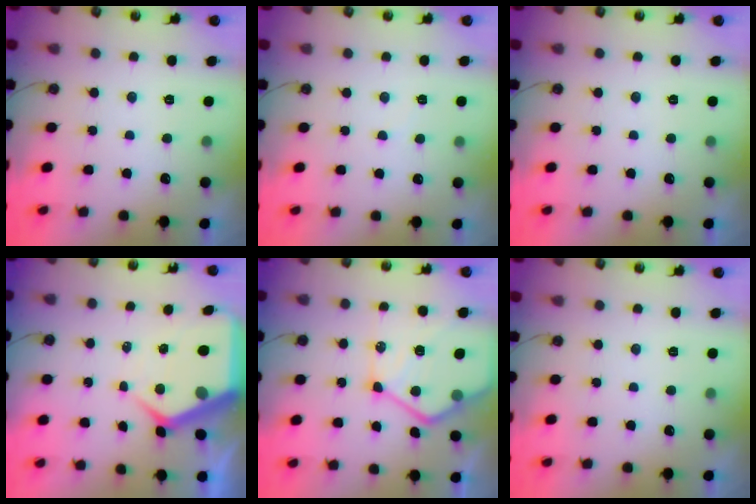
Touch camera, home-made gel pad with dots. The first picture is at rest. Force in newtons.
{"total": 5.9, "press": 5.9, "slide": 0.6}
{"total": 0.0}
{"total": 8.8, "press": 8.8, "slide": 0.9}
{"total": 16.9, "press": 16.8, "slide": 1.7}
{"total": 0.0}